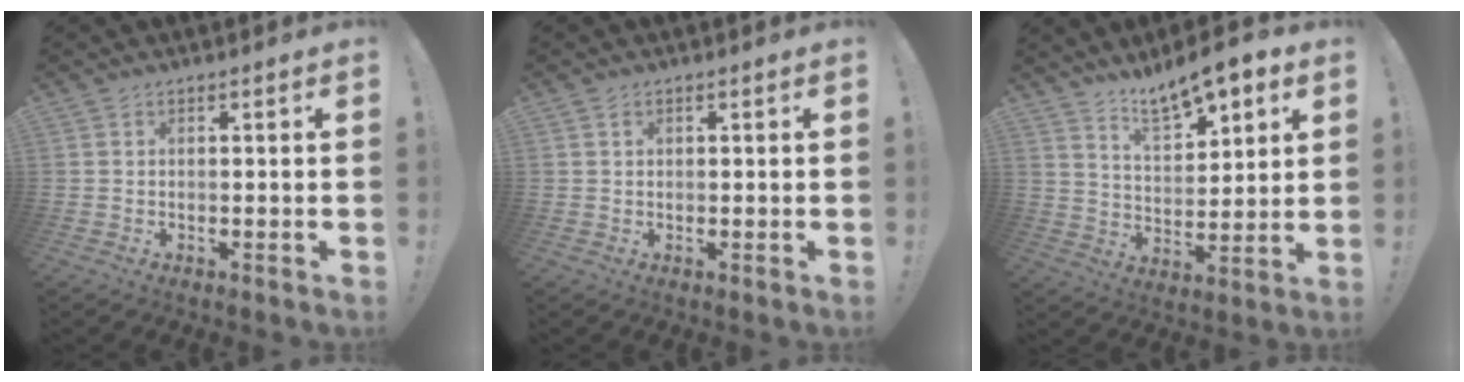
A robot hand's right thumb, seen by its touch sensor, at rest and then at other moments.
{"total": 0.8, "force": [0.3, 0.6, 0.3], "torque": [0.000, -0.001, 0.006]}
{"total": 11.7, "force": [9.4, 4.0, 5.7], "torque": [-0.094, -0.067, 0.170]}